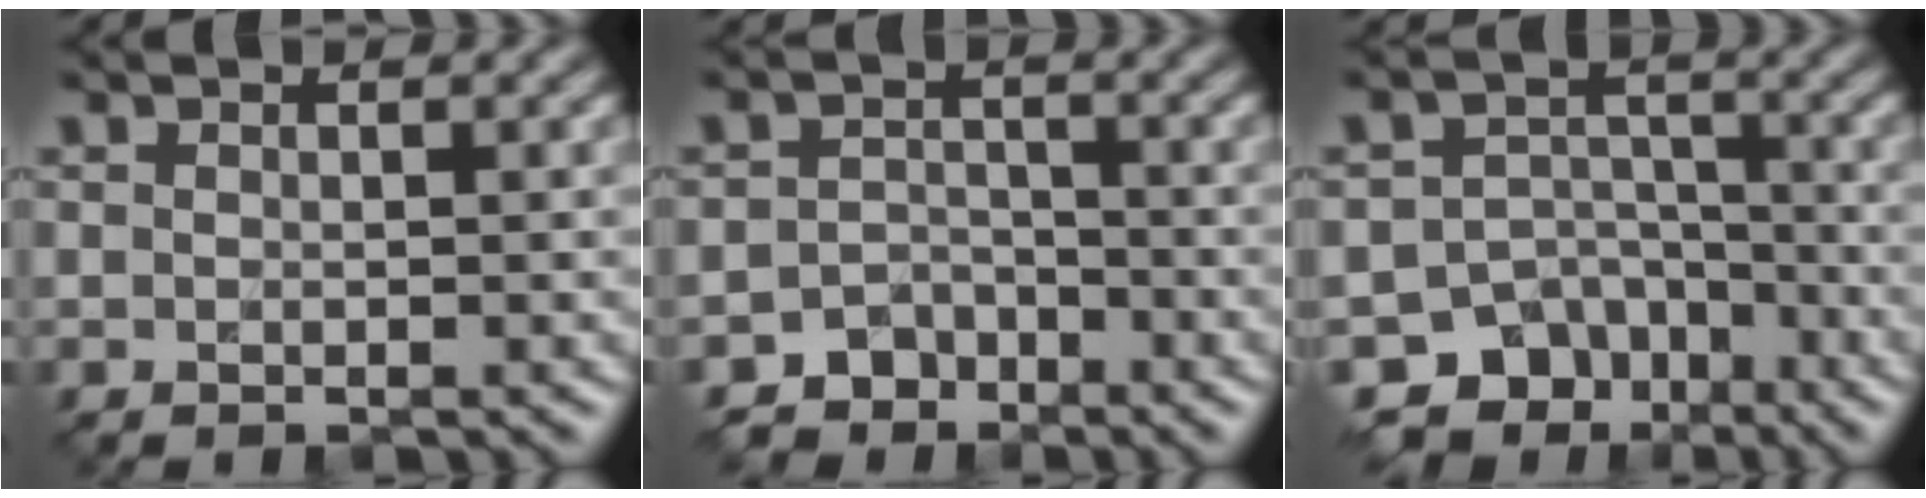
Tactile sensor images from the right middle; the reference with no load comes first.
{"total": 3.3, "force": [-2.8, 1.8, -0.3], "torque": [0.021, 0.004, -0.048]}
{"total": 9.3, "force": [-6.5, 6.6, 1.3], "torque": [-0.010, -0.001, -0.096]}